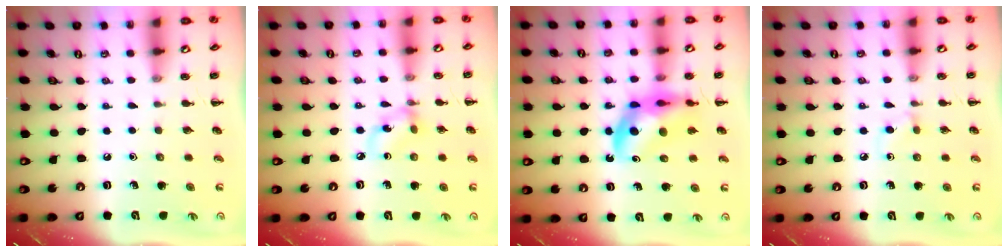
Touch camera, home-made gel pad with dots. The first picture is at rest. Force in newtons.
{"total": 5.2, "press": 5.2, "slide": 0.6}
{"total": 12.6, "press": 12.2, "slide": 3.2}
{"total": 4.1, "press": 3.7, "slide": 1.8}